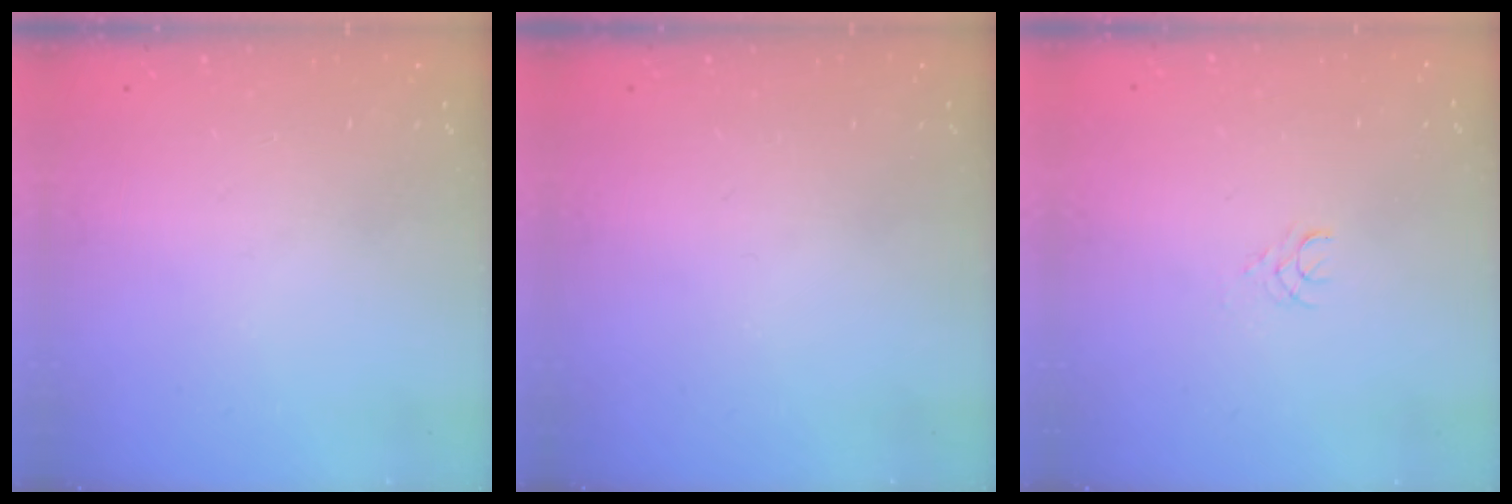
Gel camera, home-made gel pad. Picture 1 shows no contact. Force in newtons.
{"total": 0.0}
{"total": 2.4, "press": 2.4, "slide": 0.3}